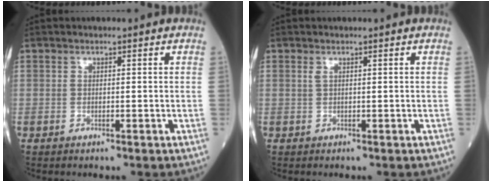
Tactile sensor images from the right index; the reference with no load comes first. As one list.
[{"total": 0.6, "force": [0.3, 0.0, 0.5], "torque": [-0.016, 0.002, 0.006]}]